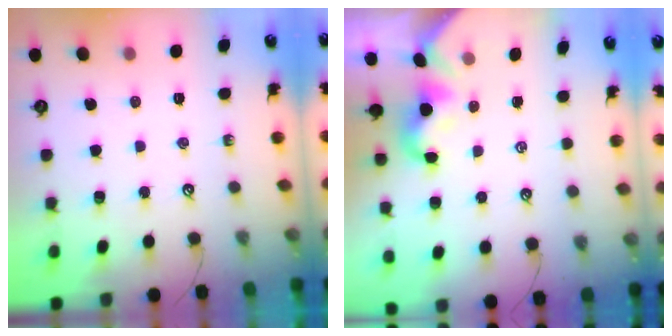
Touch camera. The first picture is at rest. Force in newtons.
{"total": 1.9, "press": 1.9, "slide": 0.3}